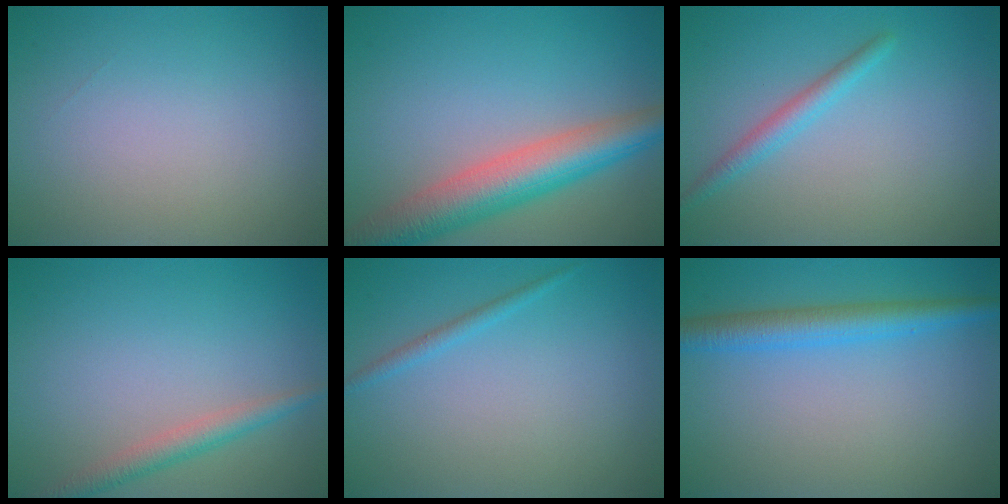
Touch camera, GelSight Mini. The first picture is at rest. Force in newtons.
{"total": 7.2, "press": 7.2, "slide": 0.5}
{"total": 1.9, "press": 1.9, "slide": 0.2}
{"total": 2.3, "press": 2.3, "slide": 0.1}
{"total": 1.1, "press": 1.0, "slide": 0.1}
{"total": 3.7, "press": 3.7, "slide": 0.0}